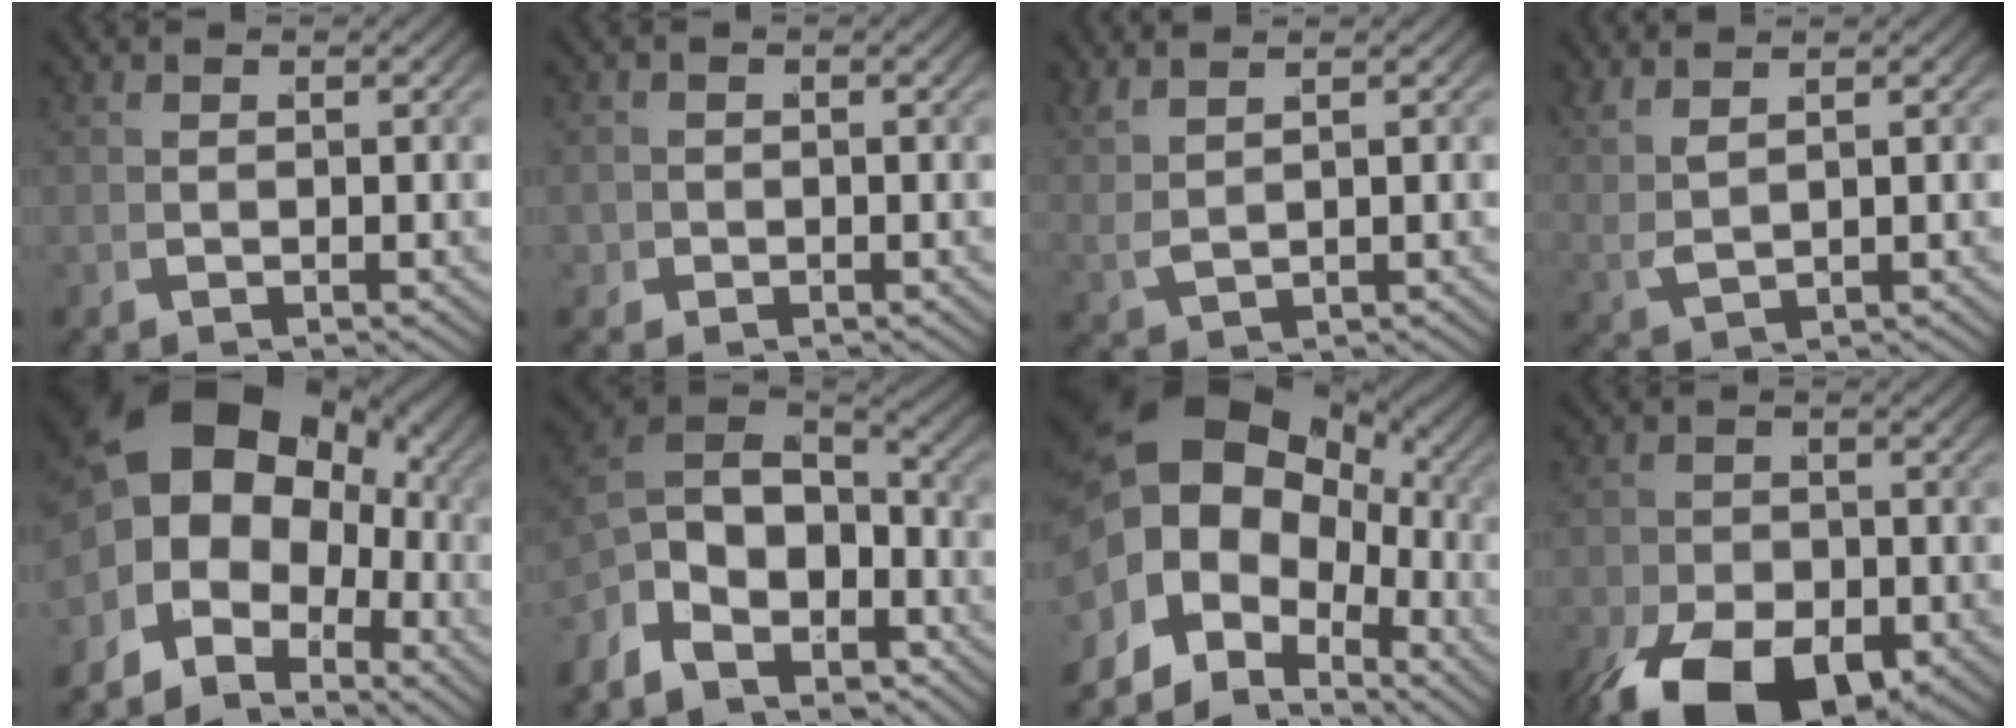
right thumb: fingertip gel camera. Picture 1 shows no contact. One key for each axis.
{"total": 2.0, "fx": -0.6, "fy": 1.8, "fz": 0.7, "tx": -0.016, "ty": -0.008, "tz": -0.007}
{"total": 2.3, "fx": 1.9, "fy": 0.1, "fz": 1.3, "tx": -0.027, "ty": 0.012, "tz": 0.043}
{"total": 2.7, "fx": 2.2, "fy": 0.1, "fz": 1.5, "tx": -0.024, "ty": 0.016, "tz": 0.045}
{"total": 14.6, "fx": 1.1, "fy": 9.9, "fz": 10.6, "tx": -0.194, "ty": -0.013, "tz": 0.016}
{"total": 10.1, "fx": -1.1, "fy": 6.9, "fz": 7.3, "tx": -0.167, "ty": -0.029, "tz": -0.004}
{"total": 15.2, "fx": 0.8, "fy": 10.6, "fz": 10.8, "tx": -0.207, "ty": -0.017, "tz": 0.007}
{"total": 10.7, "fx": -5.4, "fy": 5.9, "fz": 7.2, "tx": -0.125, "ty": -0.042, "tz": -0.067}